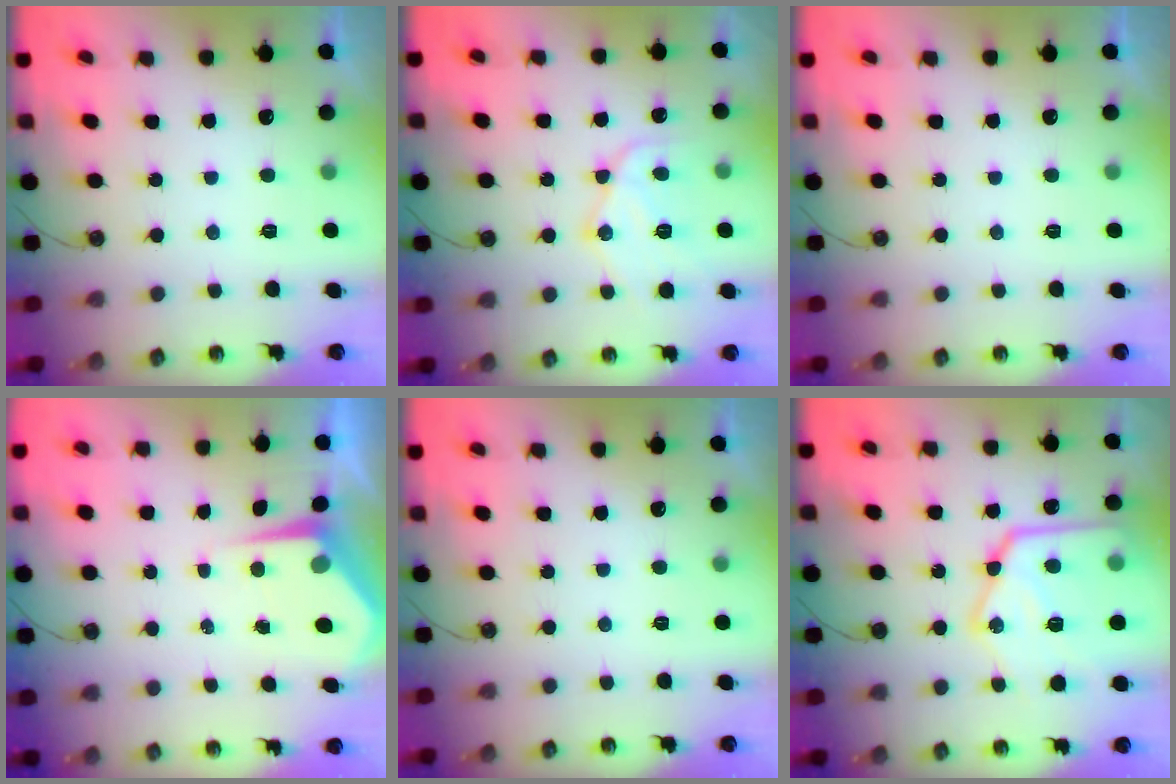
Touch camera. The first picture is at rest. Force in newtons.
{"total": 13.9, "press": 13.9, "slide": 1.1}
{"total": 0.0}
{"total": 5.1, "press": 5.0, "slide": 0.7}
{"total": 0.0}
{"total": 22.4, "press": 22.3, "slide": 1.9}